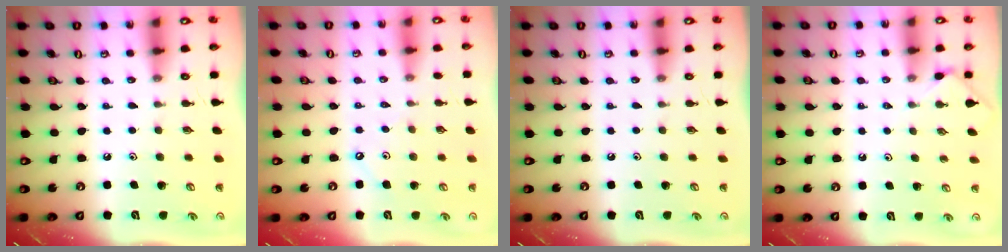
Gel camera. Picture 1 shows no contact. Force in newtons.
{"total": 2.4, "press": 2.3, "slide": 0.4}
{"total": 0.0}
{"total": 2.4, "press": 2.4, "slide": 0.5}